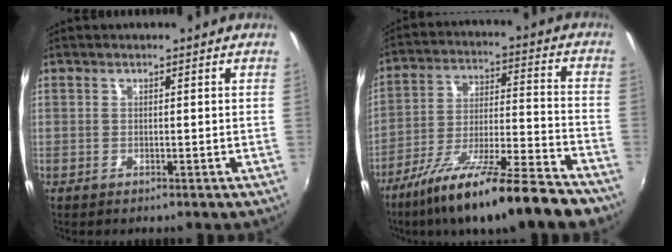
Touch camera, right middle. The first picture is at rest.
{"total": 22.2, "force": [-17.0, 3.0, 14.0], "torque": [-0.245, -0.044, -0.267]}